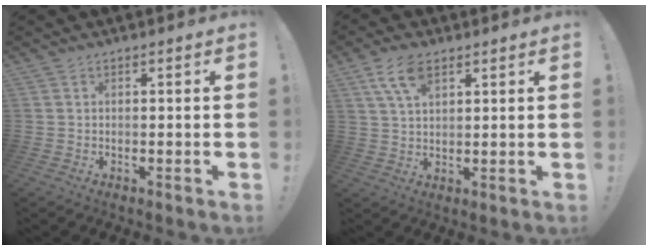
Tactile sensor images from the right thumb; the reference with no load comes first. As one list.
[{"total": 7.7, "force": [4.2, 3.6, 5.4], "torque": [-0.097, -0.008, 0.078]}]